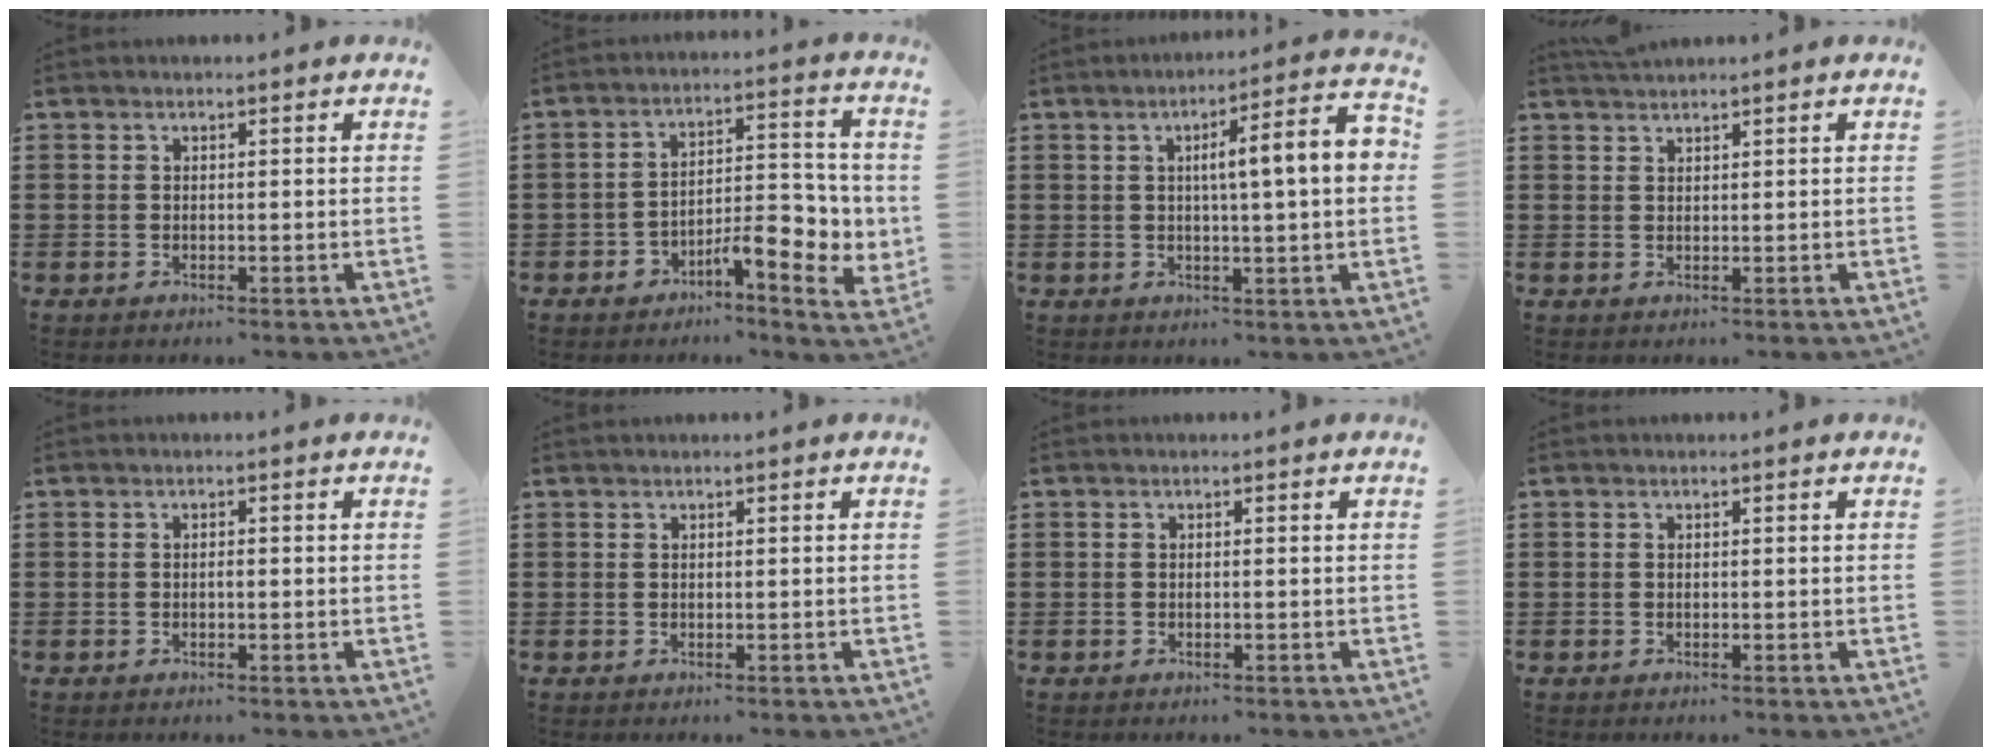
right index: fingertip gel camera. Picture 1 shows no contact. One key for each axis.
{"total": 8.7, "fx": -3.7, "fy": 3.5, "fz": 7.1, "tx": -0.087, "ty": 0.003, "tz": -0.063}
{"total": 8.5, "fx": 1.0, "fy": 0.6, "fz": 8.5, "tx": -0.139, "ty": -0.006, "tz": 0.006}
{"total": 1.3, "fx": 1.3, "fy": -0.1, "fz": 0.1, "tx": -0.004, "ty": 0.001, "tz": 0.026}
{"total": 0.7, "fx": -0.2, "fy": 0.2, "fz": 0.7, "tx": -0.013, "ty": -0.004, "tz": -0.003}
{"total": 0.0}
{"total": 0.0}
{"total": 0.0}